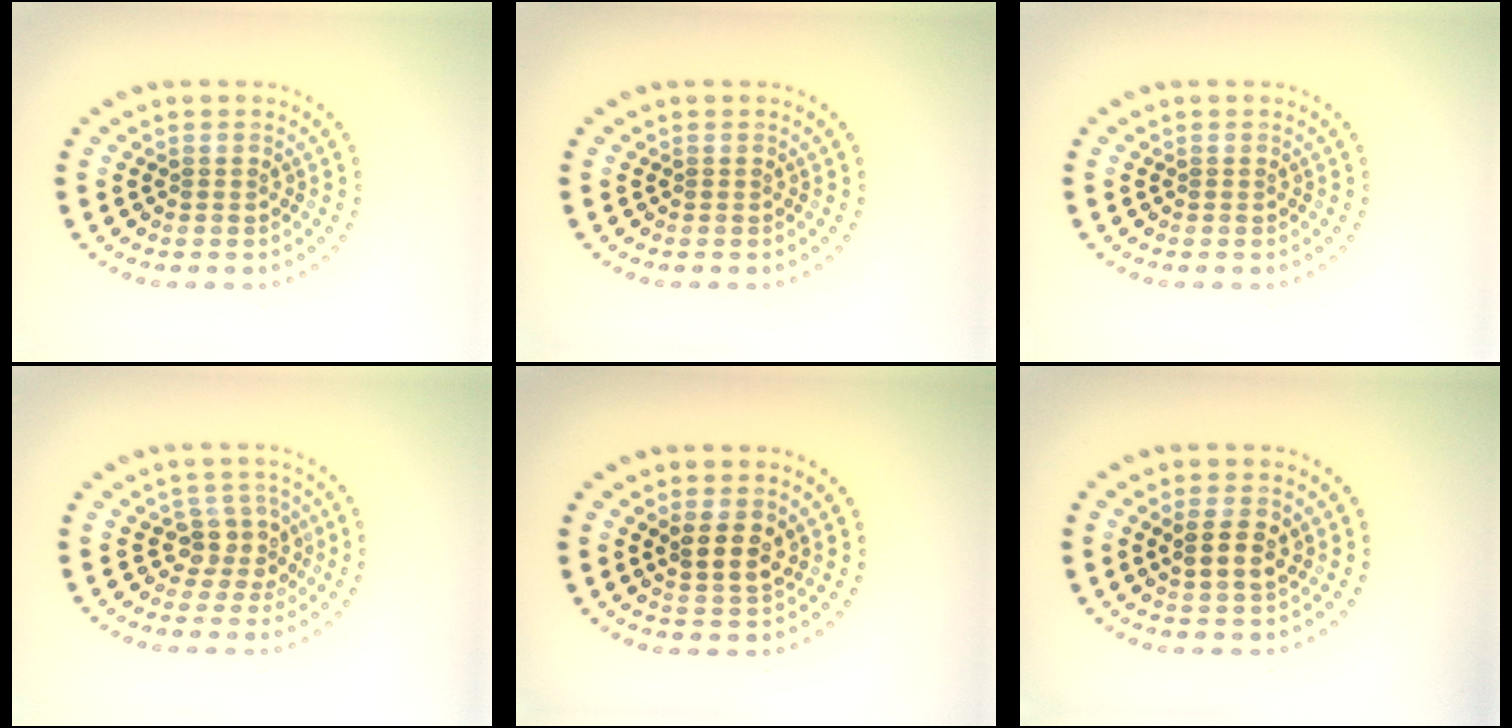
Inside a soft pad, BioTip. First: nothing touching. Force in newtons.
{"total": 0.0}
{"total": 0.0}
{"total": 3.1, "press": 2.4, "slide": 1.9}
{"total": 2.7, "press": 2.5, "slide": 1.2}
{"total": 2.7, "press": 2.7, "slide": 0.6}